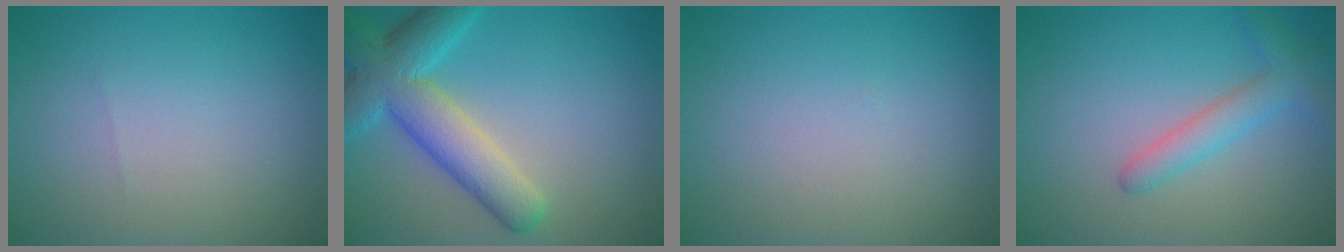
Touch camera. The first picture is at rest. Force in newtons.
{"total": 7.3, "press": 7.3, "slide": 0.3}
{"total": 0.0}
{"total": 2.8, "press": 2.7, "slide": 0.2}